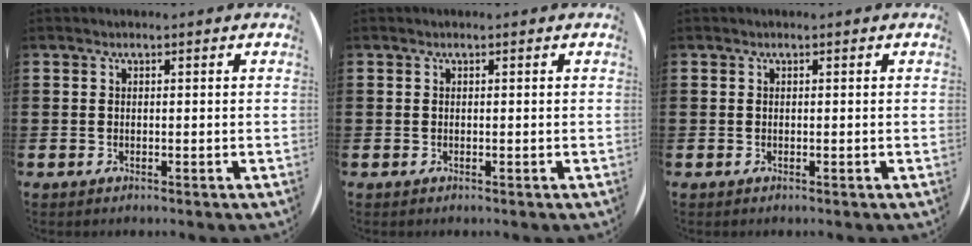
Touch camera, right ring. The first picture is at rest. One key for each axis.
{"total": 0.0}
{"total": 0.0}